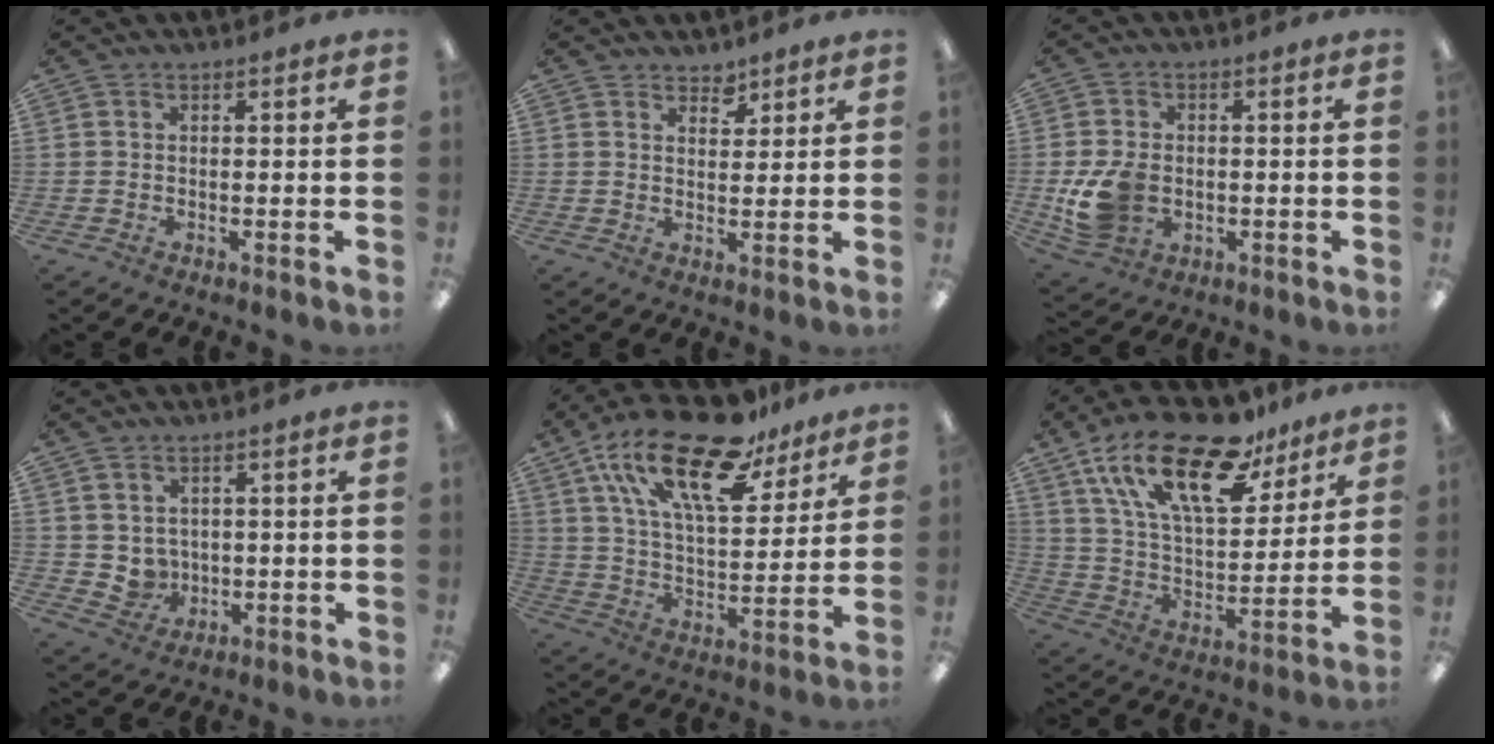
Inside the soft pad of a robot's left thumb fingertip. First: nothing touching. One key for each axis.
{"total": 3.6, "fx": 3.0, "fy": 1.8, "fz": 0.6, "tx": 0.006, "ty": -0.020, "tz": 0.052}
{"total": 9.7, "fx": -1.5, "fy": 7.4, "fz": 6.0, "tx": -0.122, "ty": 0.005, "tz": -0.026}
{"total": 4.4, "fx": 2.3, "fy": 3.7, "fz": 0.5, "tx": -0.014, "ty": -0.008, "tz": 0.046}
{"total": 23.8, "fx": 15.6, "fy": 9.6, "fz": 15.1, "tx": -0.264, "ty": -0.082, "tz": 0.272}
{"total": 23.9, "fx": 15.3, "fy": 10.2, "fz": 15.3, "tx": -0.280, "ty": -0.077, "tz": 0.266}